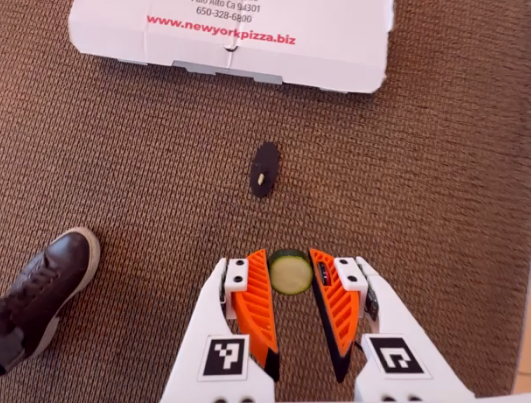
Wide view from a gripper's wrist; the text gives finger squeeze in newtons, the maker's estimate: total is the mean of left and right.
{"total": 7.5, "left": 7.1, "right": 7.8}